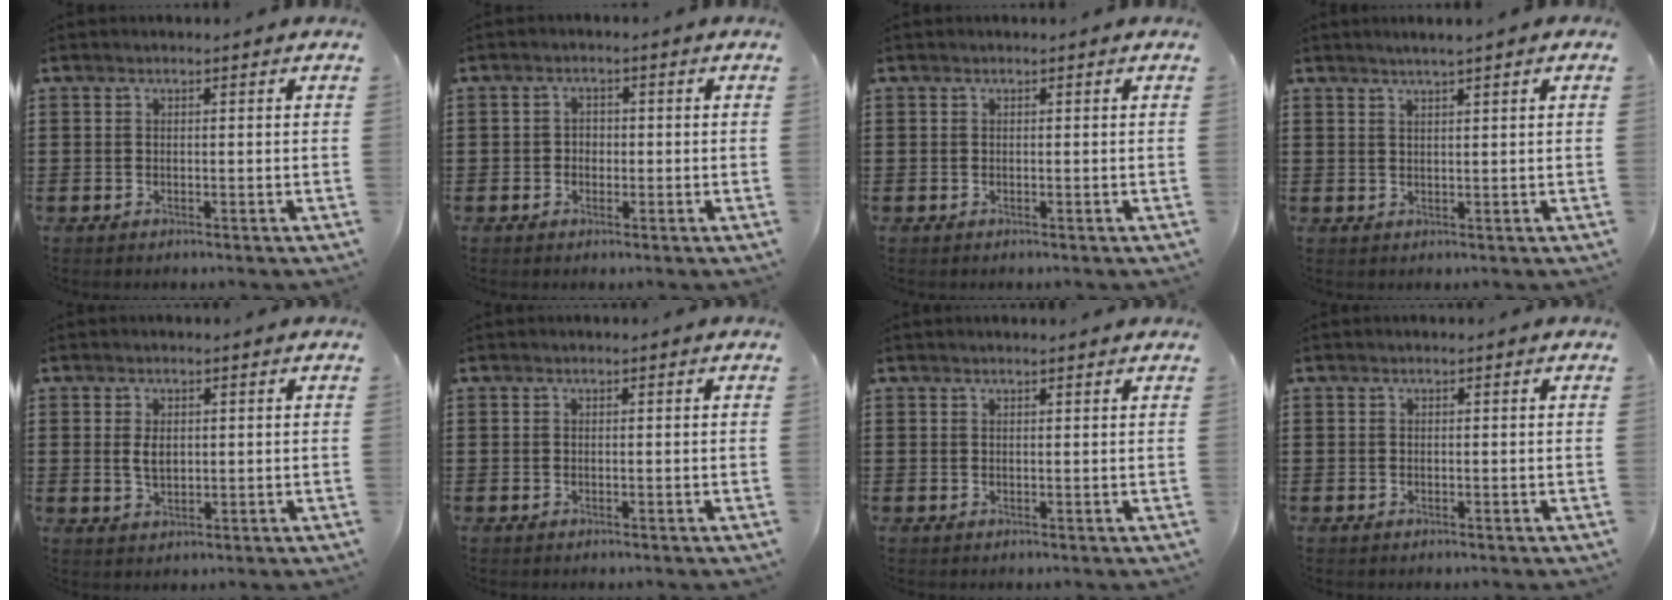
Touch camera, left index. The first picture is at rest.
{"total": 1.6, "force": [-0.4, 1.4, 0.7], "torque": [-0.017, 0.005, -0.011]}
{"total": 0.0}
{"total": 1.6, "force": [1.3, -0.3, 0.9], "torque": [-0.017, 0.000, 0.024]}
{"total": 2.7, "force": [0.6, 1.5, 2.2], "torque": [-0.047, 0.005, 0.010]}
{"total": 0.0}
{"total": 0.9, "force": [0.8, 0.0, 0.3], "torque": [-0.008, -0.002, 0.016]}
{"total": 0.0}